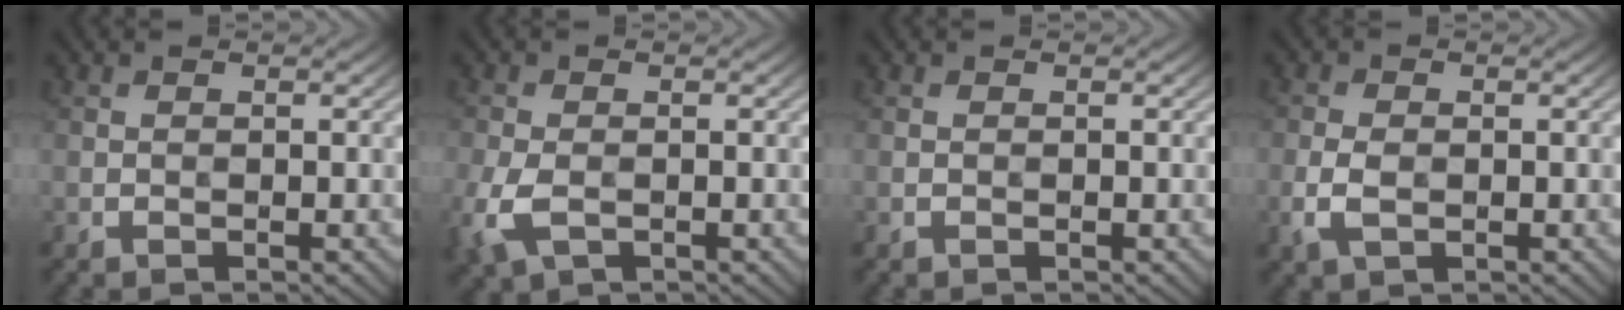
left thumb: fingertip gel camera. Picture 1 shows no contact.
{"total": 5.4, "force": [-2.0, 3.2, 3.8], "torque": [-0.109, -0.012, -0.043]}
{"total": 0.0}
{"total": 3.5, "force": [-0.9, 2.2, 2.7], "torque": [-0.069, -0.004, -0.021]}